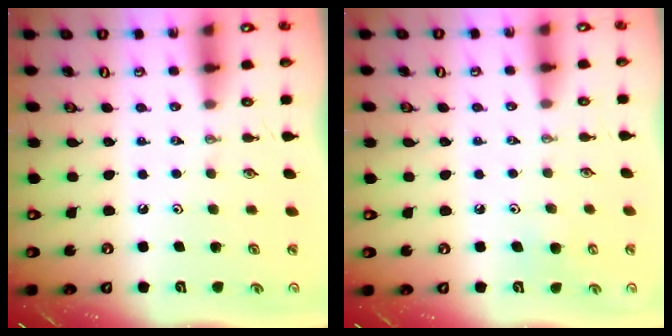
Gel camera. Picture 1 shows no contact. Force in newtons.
{"total": 5.1, "press": 5.1, "slide": 0.6}